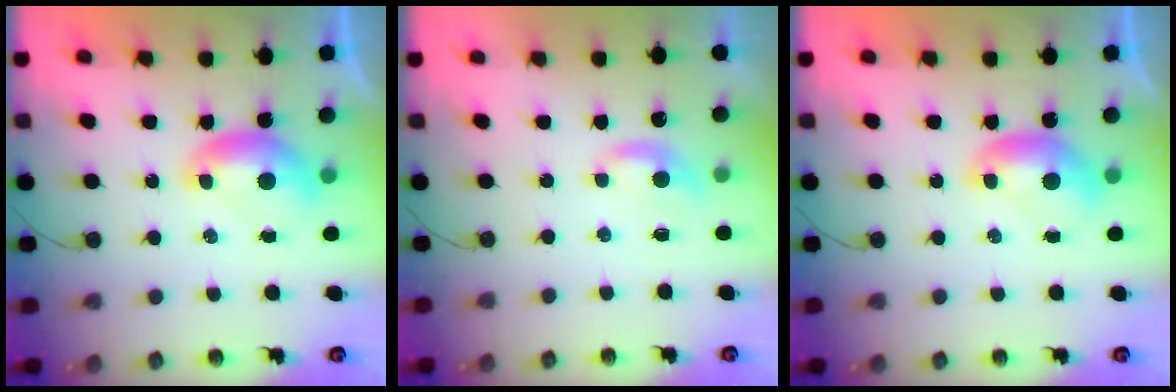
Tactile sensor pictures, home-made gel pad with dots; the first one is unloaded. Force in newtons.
{"total": 1.2, "press": 1.2, "slide": 0.4}
{"total": 0.0}